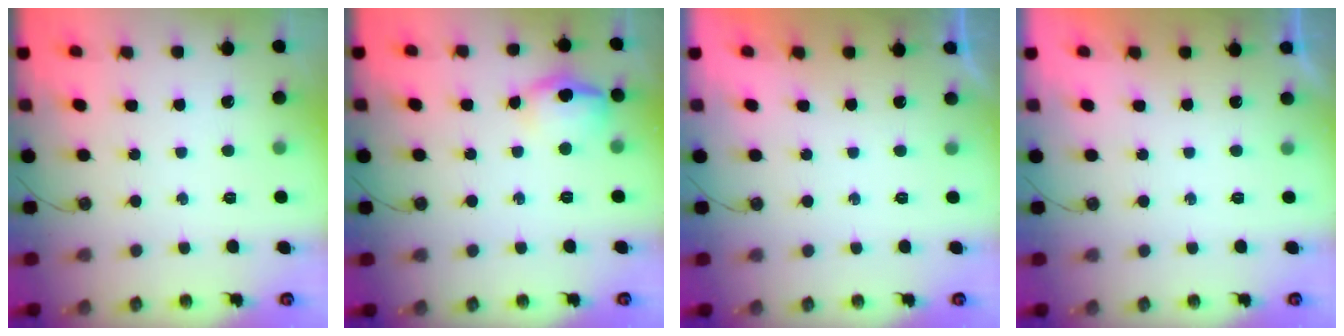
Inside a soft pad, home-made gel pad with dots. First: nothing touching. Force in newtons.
{"total": 13.1, "press": 11.5, "slide": 6.3}
{"total": 0.0}
{"total": 0.0}